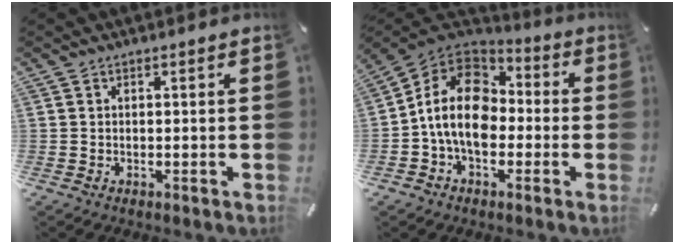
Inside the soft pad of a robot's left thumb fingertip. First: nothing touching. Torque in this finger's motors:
{"motor_torque": [2.14, 2.87, 0.61, -0.08, 0.26]}